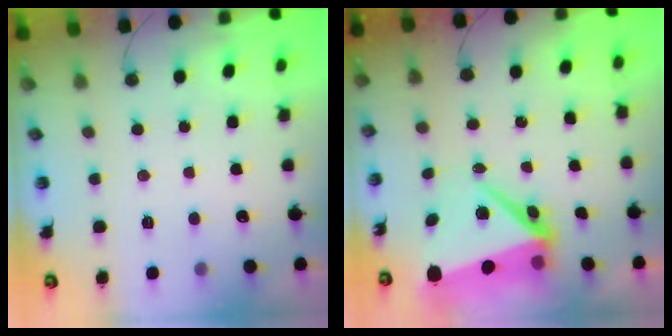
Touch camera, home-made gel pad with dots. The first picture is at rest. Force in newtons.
{"total": 9.3, "press": 8.9, "slide": 2.8}